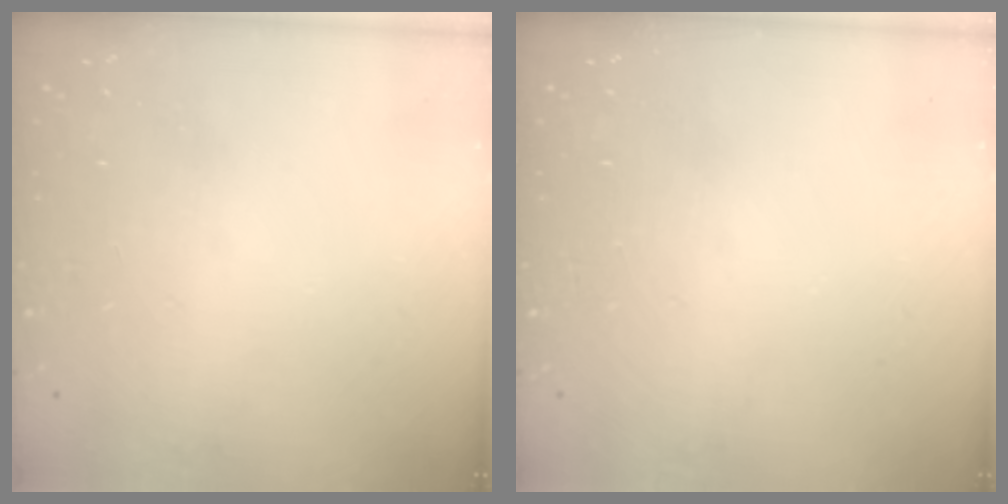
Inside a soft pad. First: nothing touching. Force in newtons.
{"total": 0.0}